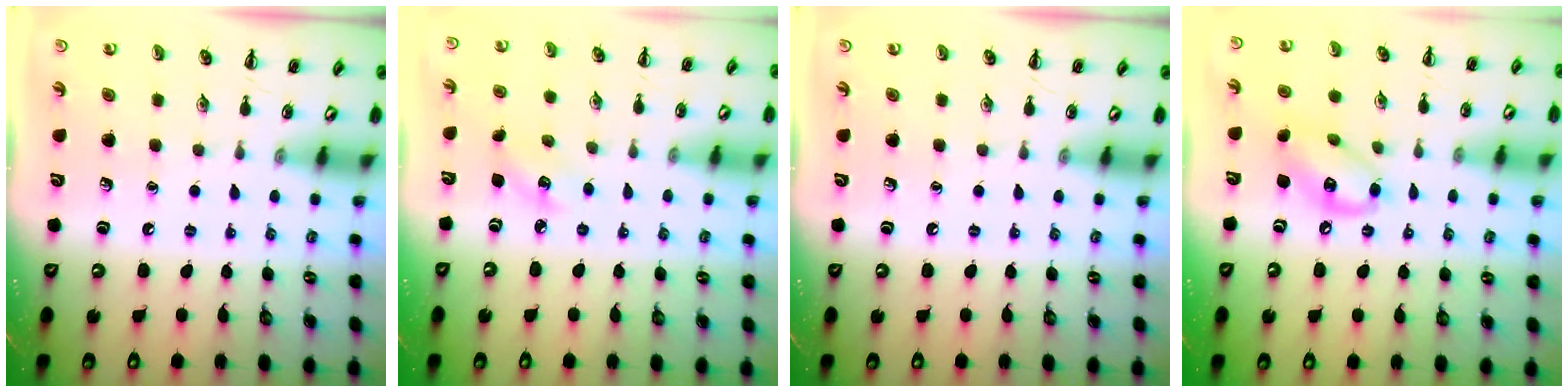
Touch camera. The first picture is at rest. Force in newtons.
{"total": 3.9, "press": 3.8, "slide": 1.2}
{"total": 0.0}
{"total": 10.1, "press": 9.9, "slide": 1.9}